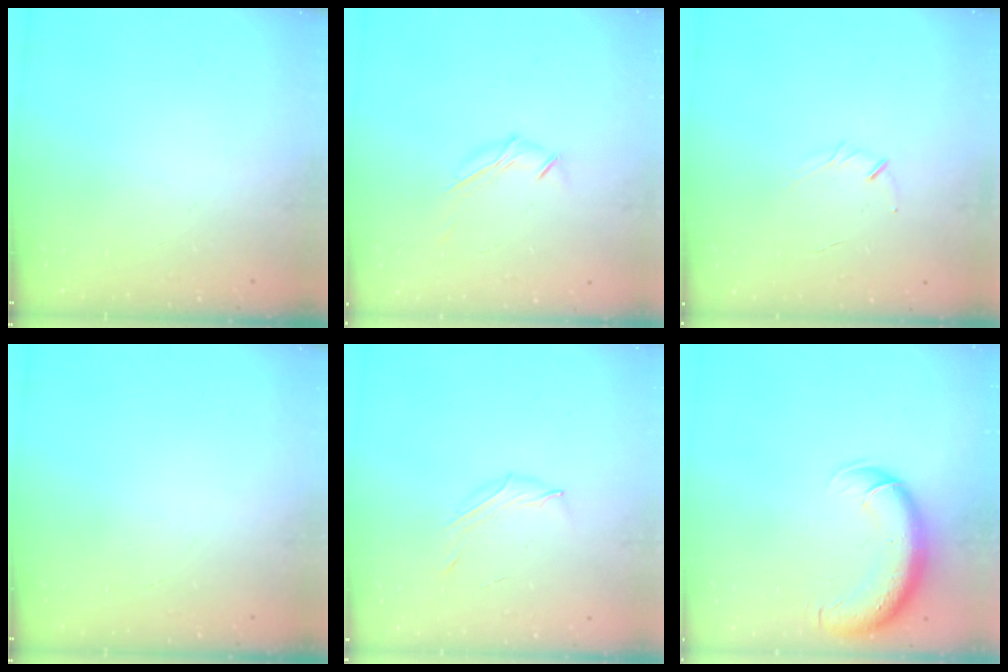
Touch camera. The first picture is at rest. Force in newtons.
{"total": 5.7, "press": 5.6, "slide": 0.7}
{"total": 3.1, "press": 3.0, "slide": 0.7}
{"total": 0.0}
{"total": 4.2, "press": 4.0, "slide": 1.2}
{"total": 11.0, "press": 10.6, "slide": 2.8}